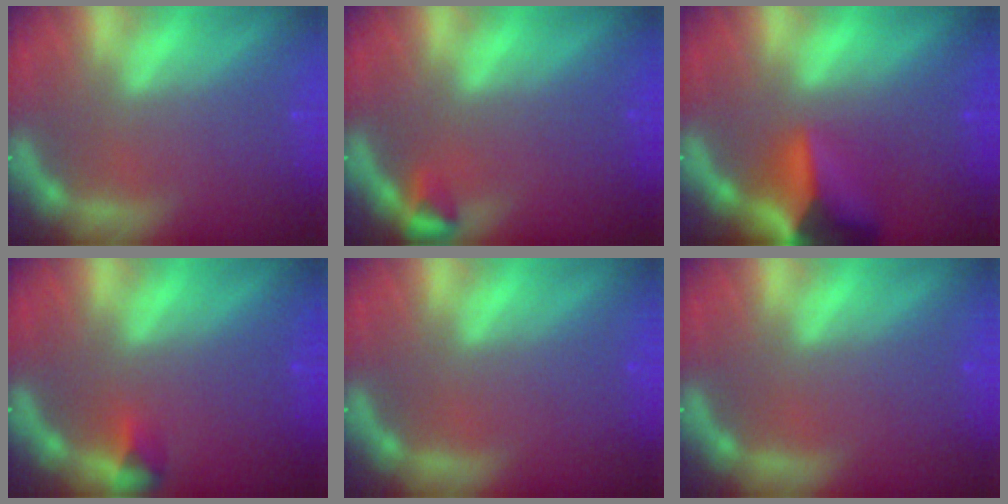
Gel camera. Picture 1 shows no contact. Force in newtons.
{"total": 1.5}
{"total": 8.4}
{"total": 1.4}
{"total": 0.0}
{"total": 0.0}